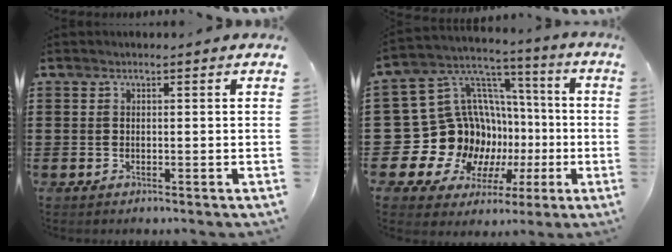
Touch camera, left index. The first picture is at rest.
{"total": 19.1, "force": [-2.8, 17.0, 8.2], "torque": [-0.186, -0.038, 0.008]}